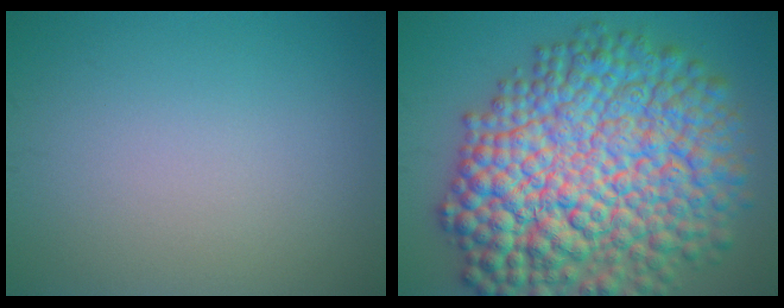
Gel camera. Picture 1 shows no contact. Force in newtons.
{"total": 17.3, "press": 17.2, "slide": 0.4}